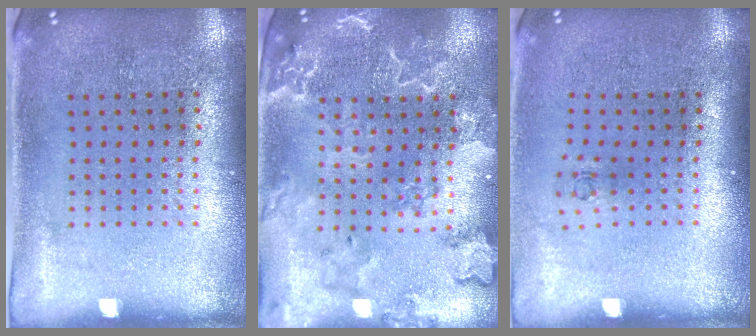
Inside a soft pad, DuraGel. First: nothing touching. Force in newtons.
{"total": 2.6, "press": 2.4, "slide": 0.8}
{"total": 0.6, "press": 0.3, "slide": 0.5}